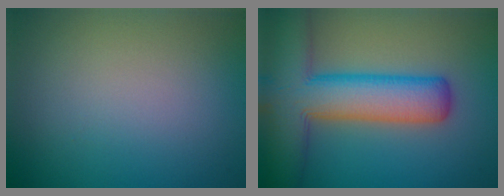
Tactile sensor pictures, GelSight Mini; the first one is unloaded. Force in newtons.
{"total": 10.4, "press": 10.4, "slide": 0.6}